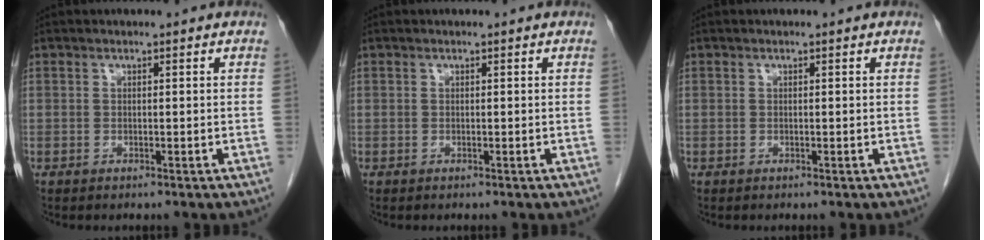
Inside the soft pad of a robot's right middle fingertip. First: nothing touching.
{"total": 0.0}
{"total": 0.0}